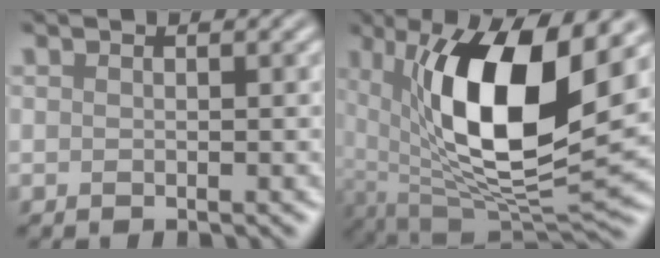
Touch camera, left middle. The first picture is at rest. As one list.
[{"total": 13.1, "force": [3.4, 4.8, 11.7], "torque": [-0.198, -0.010, 0.062]}]